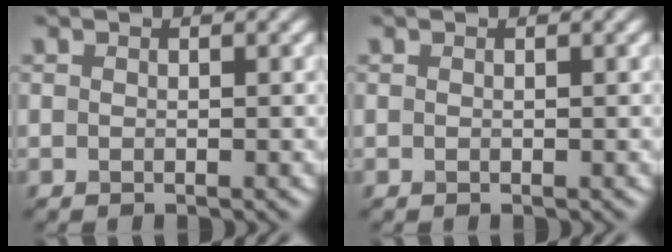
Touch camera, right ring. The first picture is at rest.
{"total": 0.0}